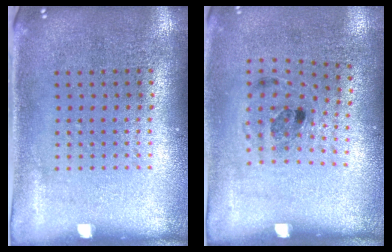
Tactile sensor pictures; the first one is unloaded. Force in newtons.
{"total": 1.2, "press": 0.8, "slide": 0.9}